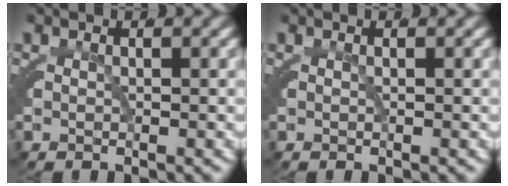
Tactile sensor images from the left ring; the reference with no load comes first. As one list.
[{"total": 0.0}]